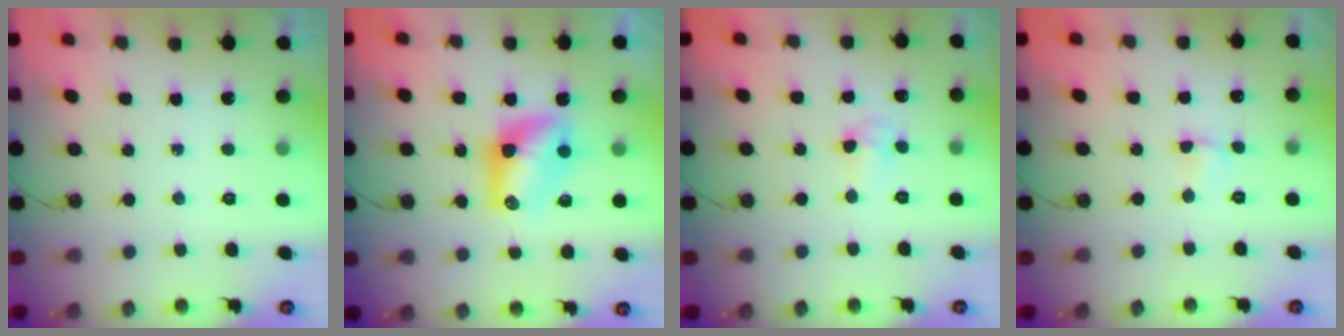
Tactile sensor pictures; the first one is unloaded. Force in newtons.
{"total": 8.5, "press": 8.4, "slide": 0.8}
{"total": 2.8, "press": 2.6, "slide": 0.9}
{"total": 1.3, "press": 1.2, "slide": 0.4}